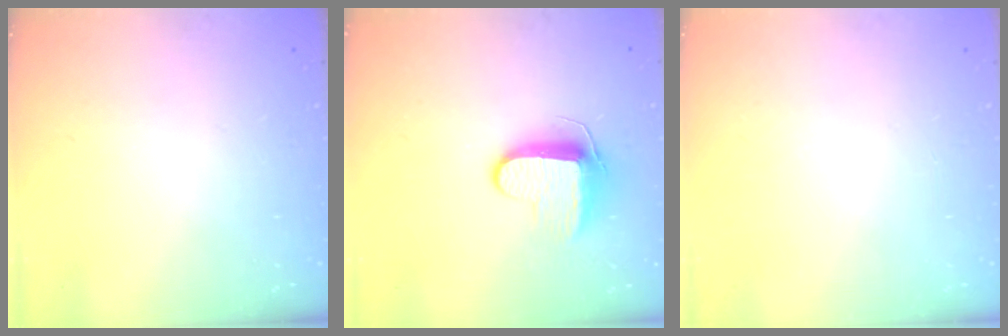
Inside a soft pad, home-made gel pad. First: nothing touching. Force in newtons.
{"total": 9.8, "press": 9.7, "slide": 1.1}
{"total": 0.0}